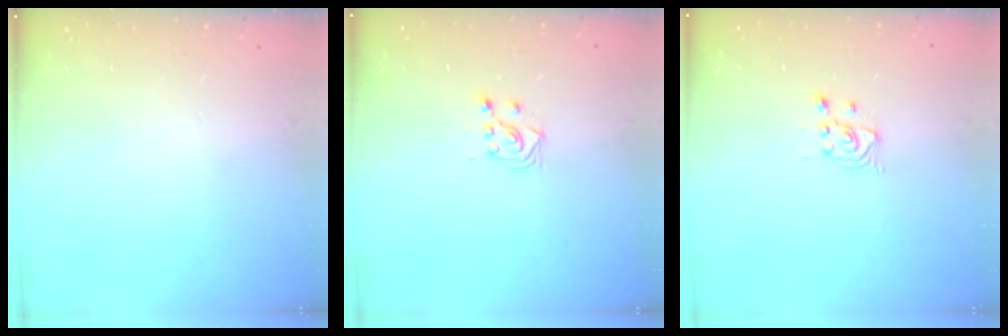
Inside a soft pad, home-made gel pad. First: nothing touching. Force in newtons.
{"total": 3.7, "press": 3.6, "slide": 0.9}
{"total": 2.6, "press": 2.5, "slide": 0.3}